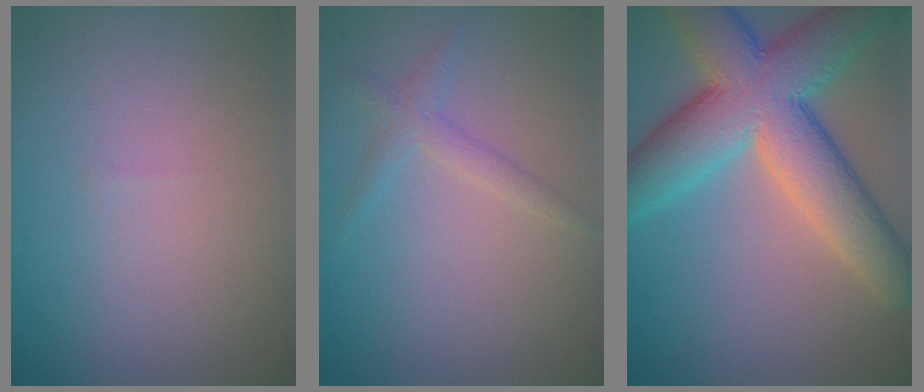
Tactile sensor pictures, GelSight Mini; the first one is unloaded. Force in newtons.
{"total": 1.6, "press": 1.6, "slide": 0.1}
{"total": 11.0, "press": 11.0, "slide": 0.5}